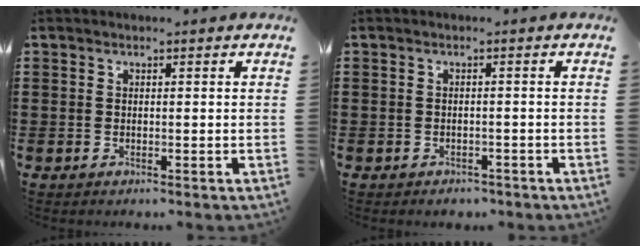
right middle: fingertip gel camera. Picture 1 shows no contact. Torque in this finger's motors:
{"motor_torque": [0.03, -0.03, -0.46, -0.02]}